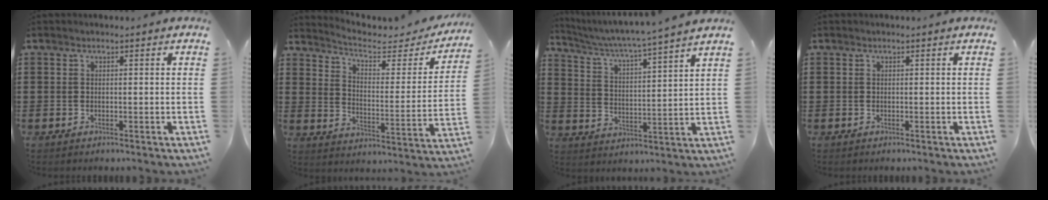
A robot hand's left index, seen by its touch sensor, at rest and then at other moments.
{"total": 4.2, "force": [3.2, 1.3, 2.3], "torque": [-0.065, -0.021, 0.046]}
{"total": 3.7, "force": [3.3, -0.9, 1.4], "torque": [-0.047, -0.035, 0.044]}
{"total": 0.0}